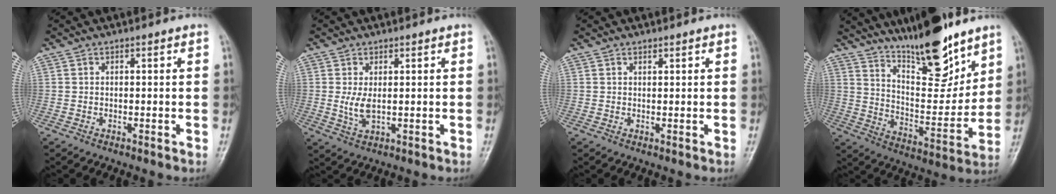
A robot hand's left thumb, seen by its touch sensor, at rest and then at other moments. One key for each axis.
{"total": 3.5, "fx": 0.4, "fy": 1.6, "fz": 3.1, "tx": -0.065, "ty": -0.009, "tz": 0.016}
{"total": 0.8, "fx": 0.7, "fy": 0.4, "fz": 0.4, "tx": -0.003, "ty": -0.004, "tz": 0.010}
{"total": 18.8, "fx": 14.2, "fy": 5.4, "fz": 11.0, "tx": -0.129, "ty": -0.095, "tz": 0.242}